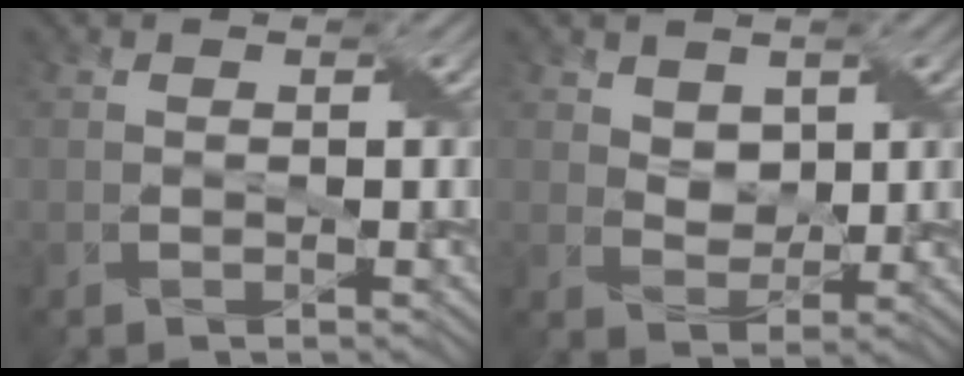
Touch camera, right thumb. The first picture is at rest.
{"total": 3.1, "force": [1.5, 2.2, 1.4], "torque": [-0.040, -0.006, 0.021]}